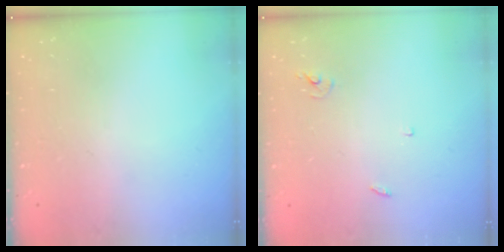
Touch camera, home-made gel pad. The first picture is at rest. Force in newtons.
{"total": 2.4, "press": 2.4, "slide": 0.1}